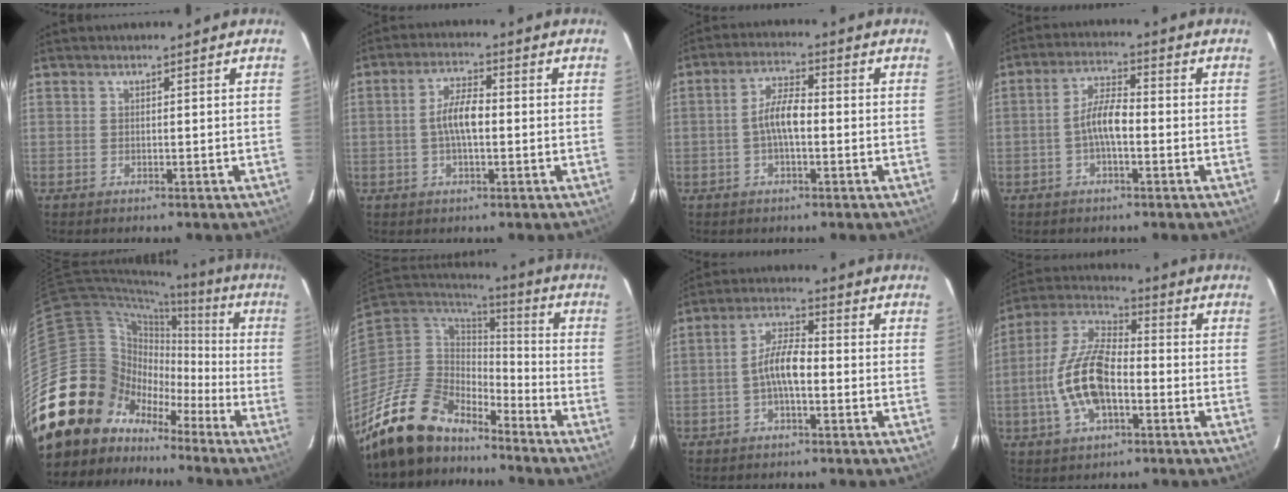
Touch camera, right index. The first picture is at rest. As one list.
[{"total": 6.0, "force": [-0.5, 2.1, 5.6], "torque": [-0.107, 0.010, -0.008]}, {"total": 5.9, "force": [-1.0, 2.0, 5.4], "torque": [-0.106, 0.013, -0.018]}, {"total": 5.9, "force": [-1.5, 1.8, 5.4], "torque": [-0.106, 0.014, -0.027]}, {"total": 21.9, "force": [-11.1, 17.5, 7.1], "torque": [-0.168, 0.054, -0.180]}, {"total": 16.0, "force": [-13.5, 6.8, 5.2], "torque": [-0.125, -0.001, -0.244]}, {"total": 6.3, "force": [-1.6, 2.0, 5.8], "torque": [-0.115, 0.015, -0.029]}, {"total": 14.5, "force": [-3.7, 6.7, 12.3], "torque": [-0.259, 0.006, -0.071]}]